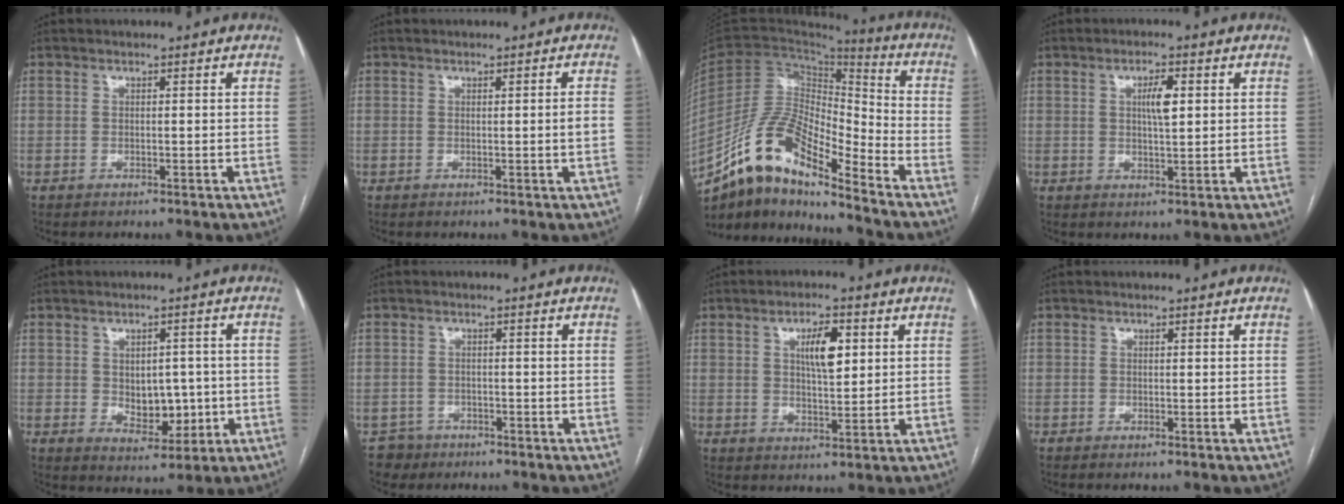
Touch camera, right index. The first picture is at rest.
{"total": 1.4, "force": [-0.1, -0.3, 1.3], "torque": [-0.021, -0.002, -0.001]}
{"total": 14.7, "force": [-11.2, 3.1, 8.9], "torque": [-0.171, 0.026, -0.203]}
{"total": 3.9, "force": [1.0, 0.9, 3.6], "torque": [-0.064, 0.004, 0.017]}
{"total": 6.5, "force": [-0.5, 4.1, 5.0], "torque": [-0.065, 0.002, 0.006]}
{"total": 3.0, "force": [-1.9, 2.2, -0.8], "torque": [0.013, 0.009, -0.033]}
{"total": 6.1, "force": [2.0, 2.0, 5.4], "torque": [-0.094, 0.005, 0.036]}
{"total": 0.0}